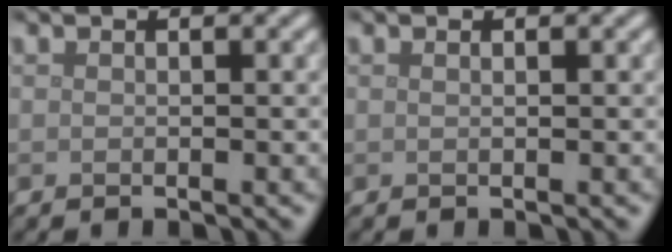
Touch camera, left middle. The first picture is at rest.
{"total": 0.6, "force": [0.3, 0.2, 0.5], "torque": [-0.007, 0.002, 0.001]}